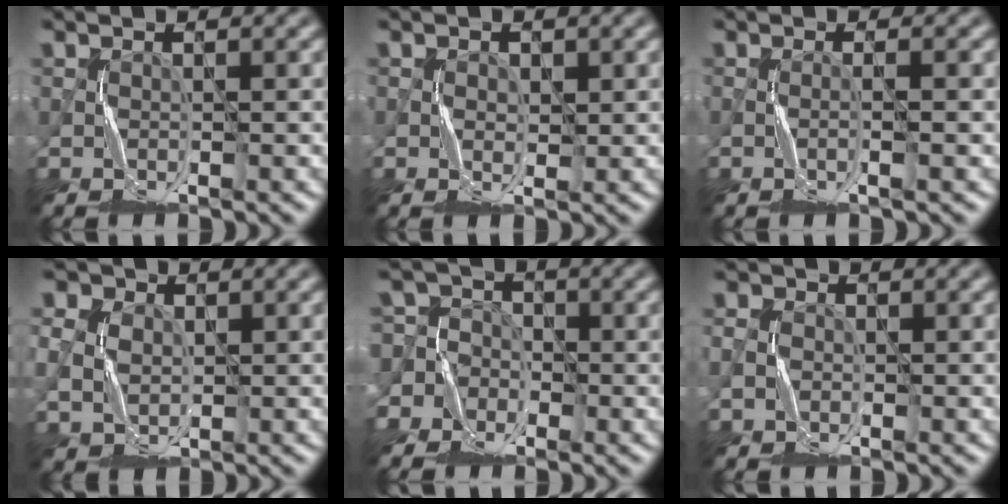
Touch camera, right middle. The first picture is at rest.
{"total": 1.0, "force": [0.1, 0.6, 0.8], "torque": [-0.012, 0.000, 0.002]}
{"total": 1.1, "force": [-0.4, -0.2, 0.9], "torque": [-0.020, 0.001, -0.010]}
{"total": 6.1, "force": [1.9, 4.9, 3.1], "torque": [-0.079, 0.029, 0.016]}
{"total": 5.3, "force": [-1.6, 5.0, 0.9], "torque": [-0.016, 0.026, -0.067]}
{"total": 1.5, "force": [-0.4, 1.3, 0.6], "torque": [-0.017, 0.000, -0.009]}